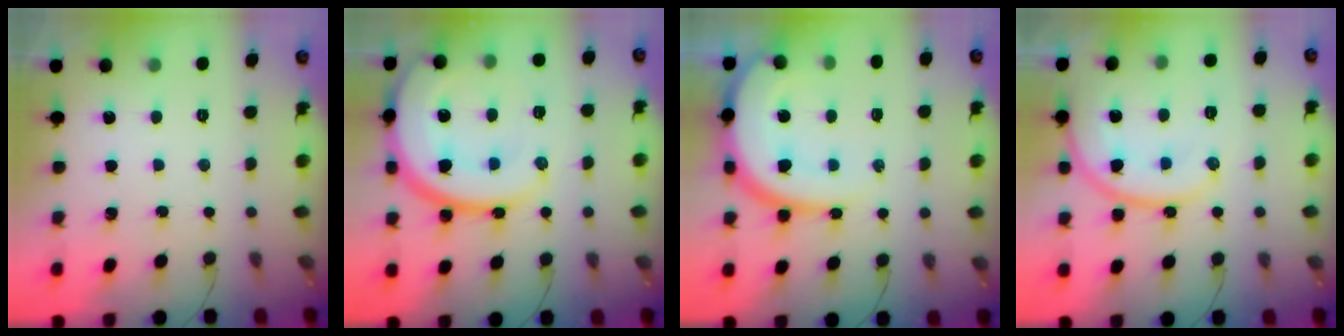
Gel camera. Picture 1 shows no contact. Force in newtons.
{"total": 23.2, "press": 23.1, "slide": 2.2}
{"total": 13.6, "press": 13.5, "slide": 1.6}
{"total": 14.2, "press": 14.1, "slide": 0.6}